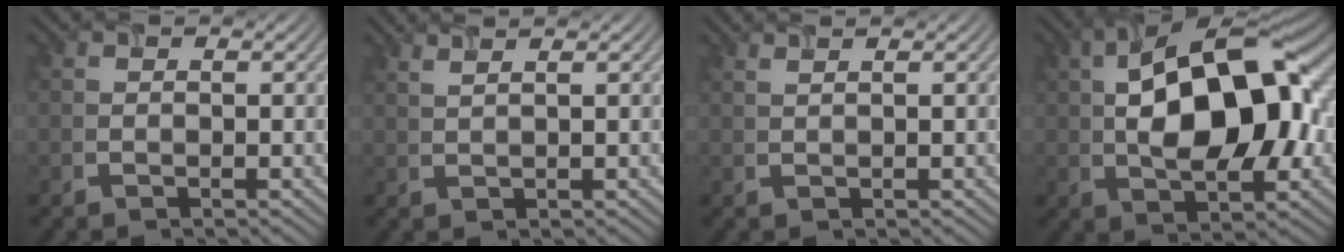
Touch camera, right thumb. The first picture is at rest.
{"total": 2.5, "force": [1.8, 0.6, 1.7], "torque": [-0.023, 0.006, 0.021]}
{"total": 1.5, "force": [1.1, 0.3, 0.9], "torque": [-0.016, 0.003, 0.014]}
{"total": 16.2, "force": [2.1, 8.7, 13.5], "torque": [-0.212, 0.022, 0.027]}